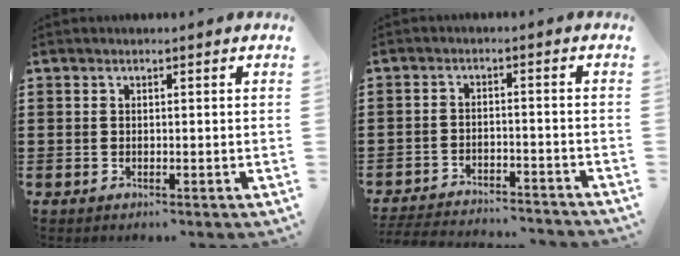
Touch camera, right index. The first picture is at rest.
{"total": 4.0, "force": [-3.9, -0.1, 0.6], "torque": [-0.021, -0.006, -0.083]}